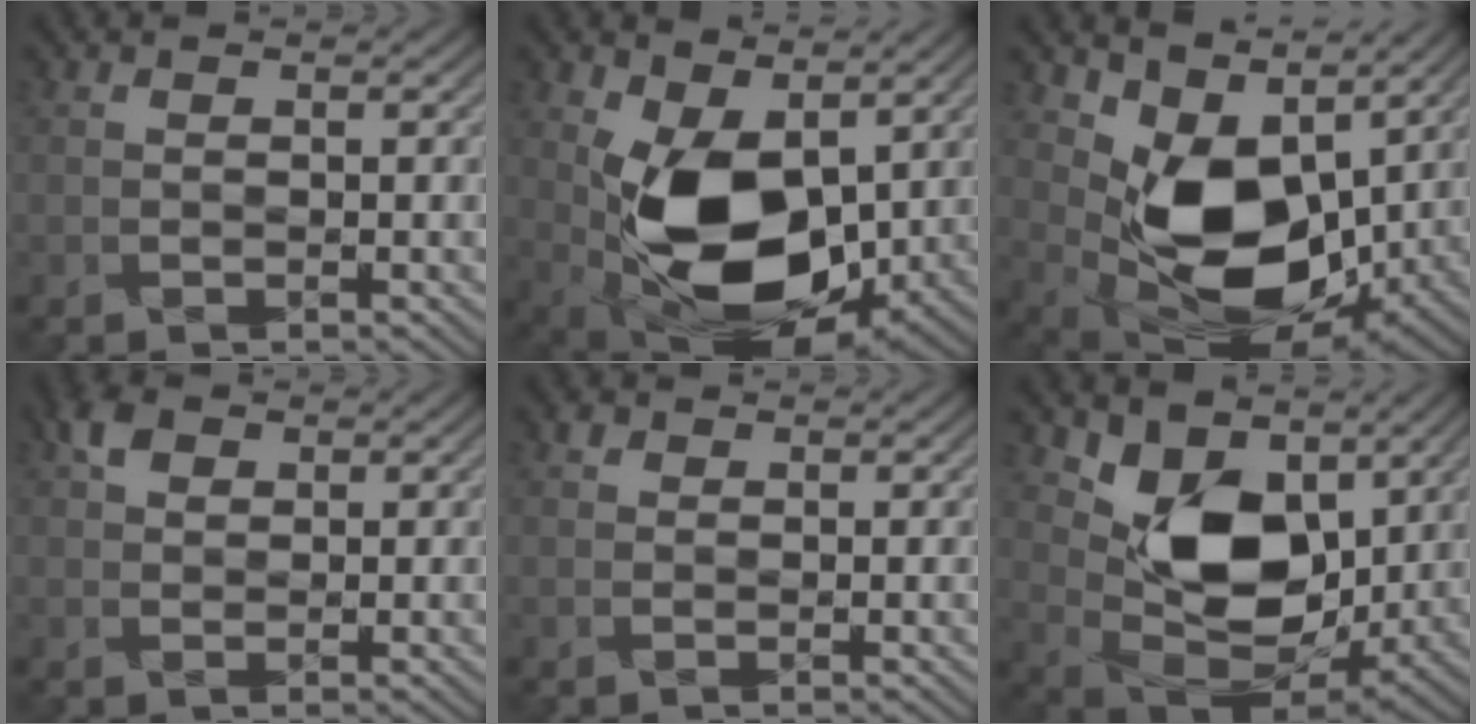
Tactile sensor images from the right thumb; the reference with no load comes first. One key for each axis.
{"total": 12.3, "fx": 1.1, "fy": 7.8, "fz": 9.4, "tx": -0.183, "ty": -0.026, "tz": 0.031}
{"total": 11.7, "fx": 3.7, "fy": 7.8, "fz": 8.0, "tx": -0.154, "ty": -0.023, "tz": 0.087}
{"total": 2.3, "fx": 1.4, "fy": 1.7, "fz": 0.8, "tx": -0.019, "ty": 0.001, "tz": 0.026}
{"total": 0.7, "fx": 0.5, "fy": 0.2, "fz": -0.3, "tx": 0.007, "ty": -0.005, "tz": 0.012}
{"total": 10.1, "fx": 4.4, "fy": 6.7, "fz": 6.1, "tx": -0.128, "ty": -0.022, "tz": 0.089}